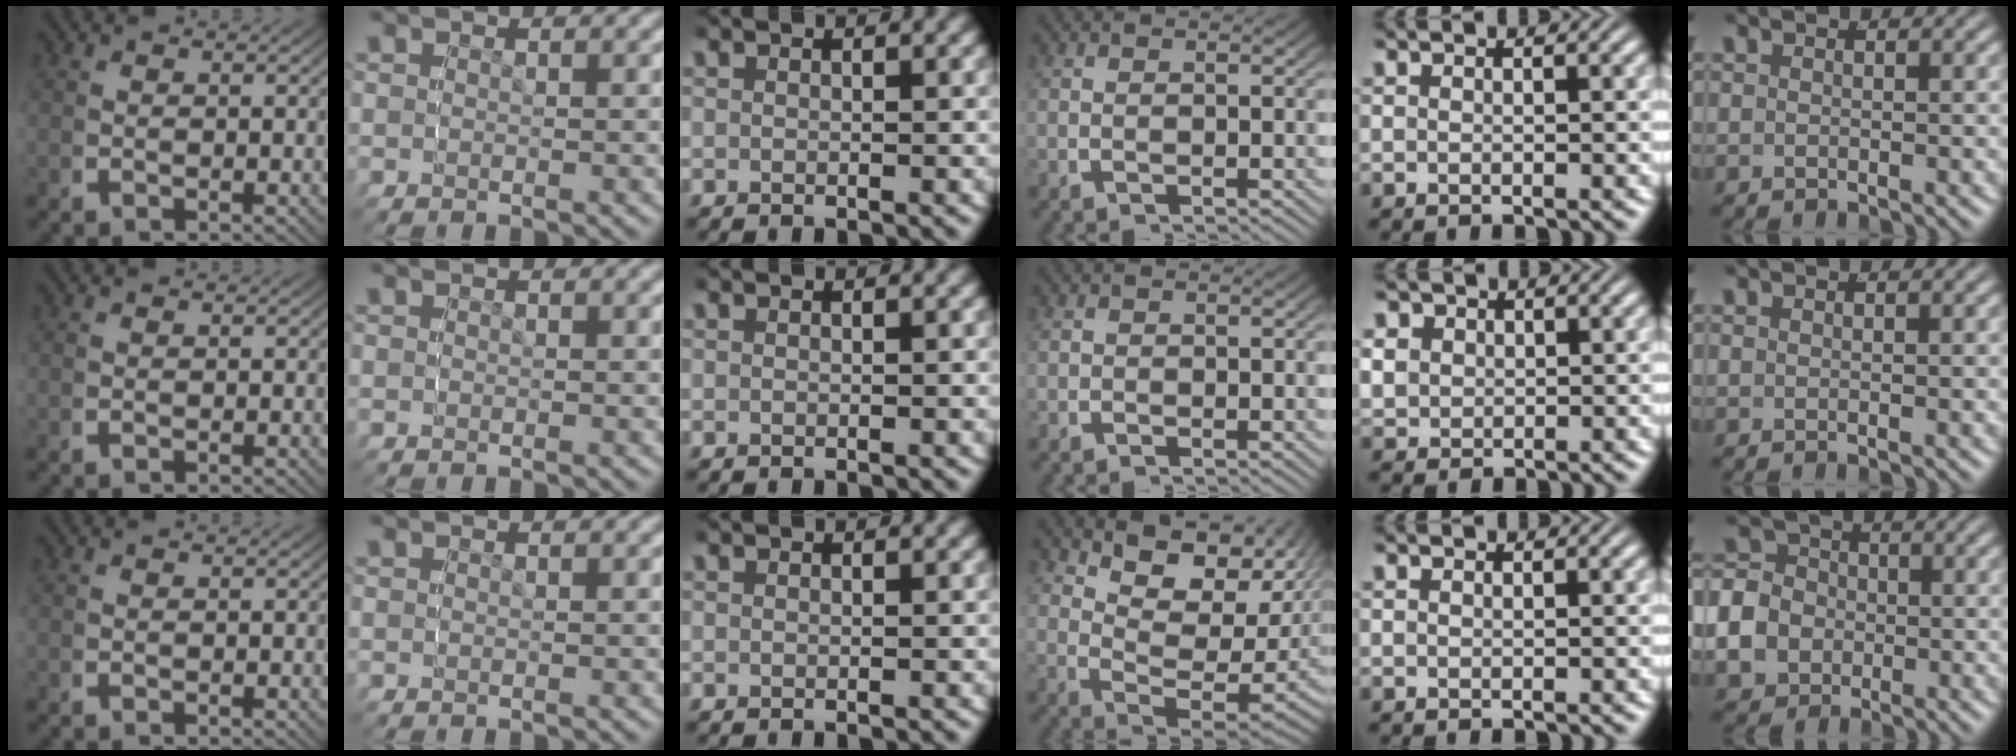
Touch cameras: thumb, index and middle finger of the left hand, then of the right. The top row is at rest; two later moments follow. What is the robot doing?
{"motion": "grasp_and_lifting", "object": "cloth"}